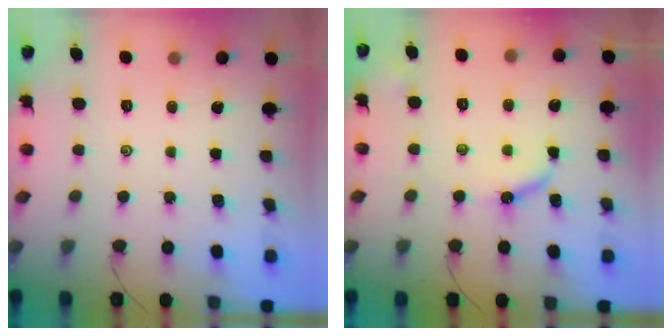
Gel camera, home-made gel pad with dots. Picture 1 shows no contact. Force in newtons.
{"total": 6.8, "press": 6.7, "slide": 0.7}